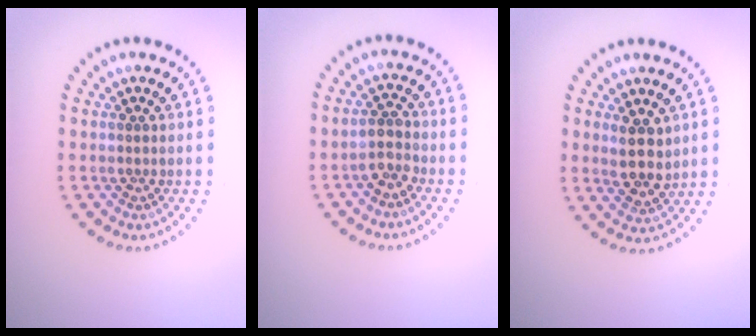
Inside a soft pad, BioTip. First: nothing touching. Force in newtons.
{"total": 1.8, "press": 1.7, "slide": 0.5}
{"total": 3.2, "press": 2.9, "slide": 1.2}